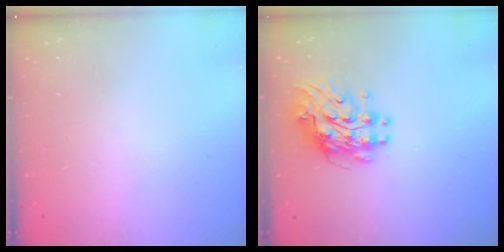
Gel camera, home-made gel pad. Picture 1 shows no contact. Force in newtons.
{"total": 9.8, "press": 9.7, "slide": 0.8}